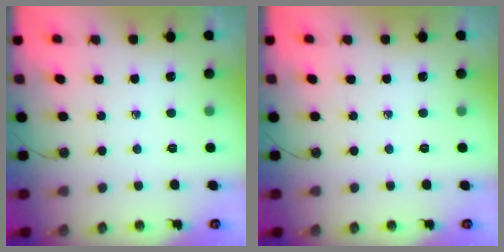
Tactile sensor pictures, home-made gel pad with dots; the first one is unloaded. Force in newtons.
{"total": 0.0}